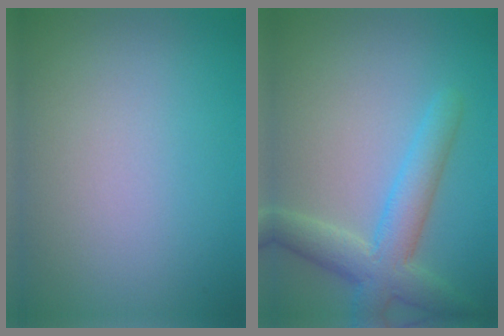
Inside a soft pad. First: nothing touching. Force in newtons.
{"total": 4.8, "press": 4.8, "slide": 0.3}